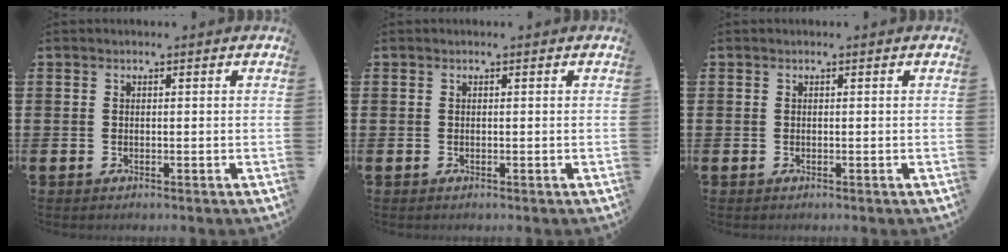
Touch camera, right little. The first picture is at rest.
{"total": 0.0}
{"total": 0.0}